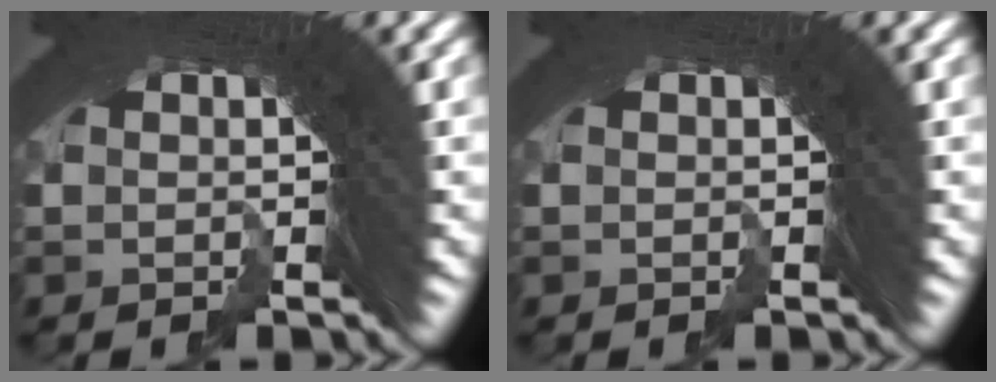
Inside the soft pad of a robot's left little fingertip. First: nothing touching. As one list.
[{"total": 0.0}]